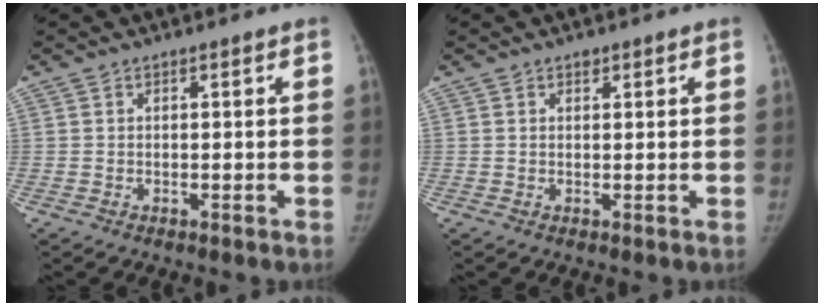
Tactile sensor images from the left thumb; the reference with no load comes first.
{"total": 1.0, "force": [0.7, 0.6, 0.3], "torque": [0.001, -0.004, 0.009]}